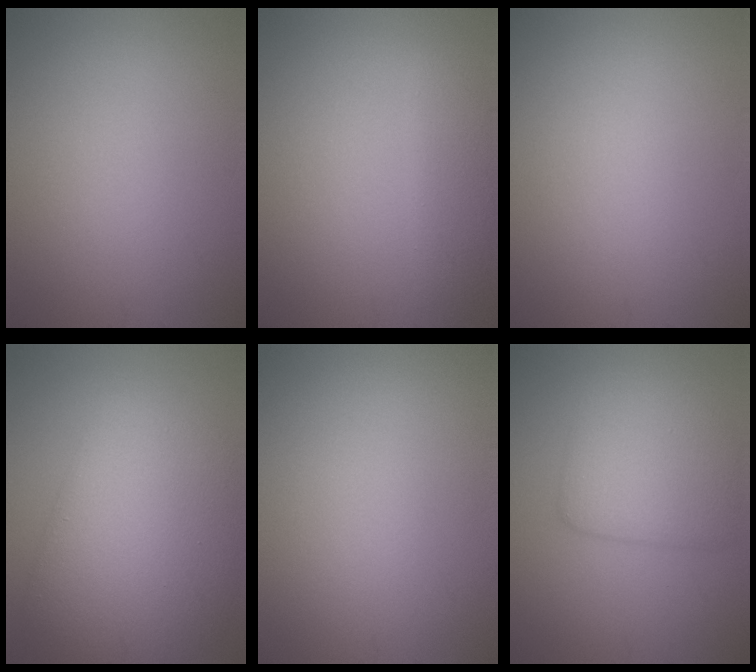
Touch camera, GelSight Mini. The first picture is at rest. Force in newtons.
{"total": 2.8, "press": 2.8, "slide": 0.3}
{"total": 0.0}
{"total": 8.8, "press": 8.8, "slide": 0.2}
{"total": 0.0}
{"total": 4.9, "press": 4.9, "slide": 0.2}